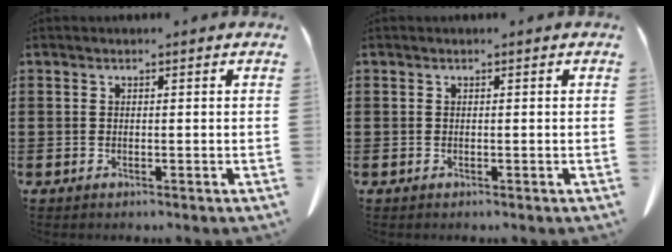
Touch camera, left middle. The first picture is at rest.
{"total": 0.0}